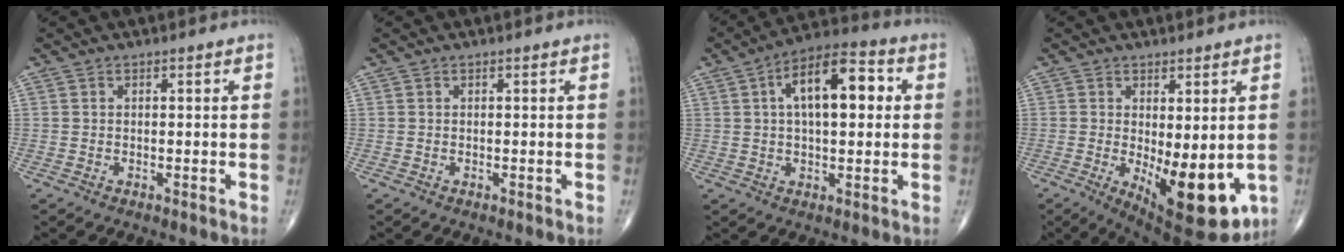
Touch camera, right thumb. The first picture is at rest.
{"total": 0.0}
{"total": 13.9, "force": [2.9, 6.5, 12.0], "torque": [-0.177, 0.023, 0.039]}
{"total": 14.2, "force": [-2.8, 5.8, 12.6], "torque": [-0.167, -0.029, -0.022]}